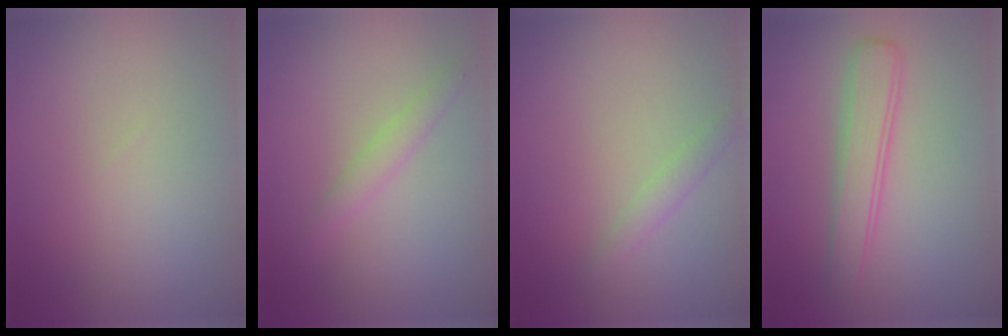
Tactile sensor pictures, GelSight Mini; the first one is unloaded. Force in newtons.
{"total": 1.6, "press": 1.6, "slide": 0.0}
{"total": 1.3, "press": 1.3, "slide": 0.1}
{"total": 2.9, "press": 2.9, "slide": 0.1}